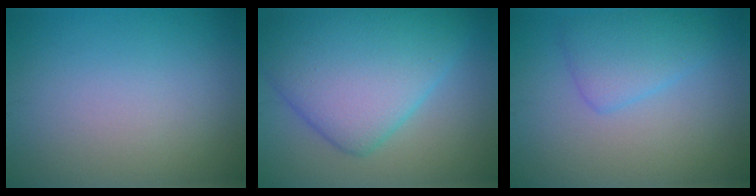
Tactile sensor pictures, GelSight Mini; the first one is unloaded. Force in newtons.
{"total": 10.1, "press": 10.1, "slide": 0.2}
{"total": 3.1, "press": 3.1, "slide": 0.1}